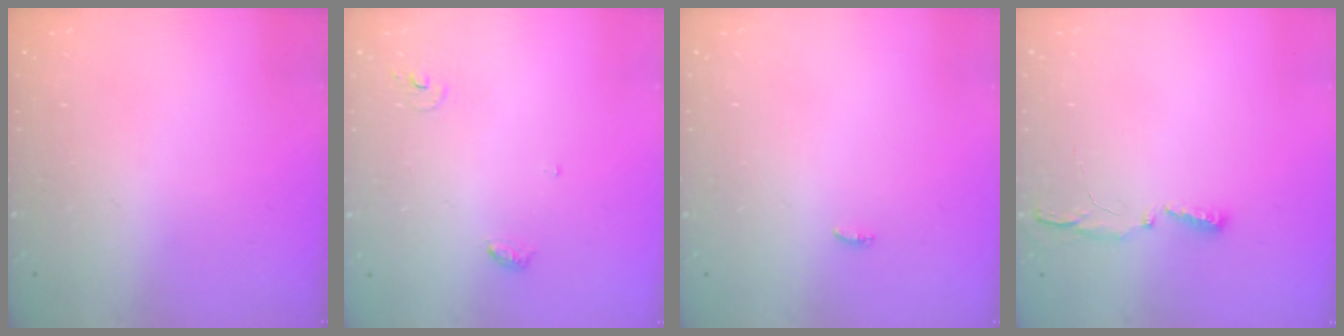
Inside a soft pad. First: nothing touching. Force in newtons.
{"total": 4.0, "press": 4.0, "slide": 0.3}
{"total": 5.6, "press": 3.4, "slide": 4.4}
{"total": 3.5, "press": 3.4, "slide": 0.8}